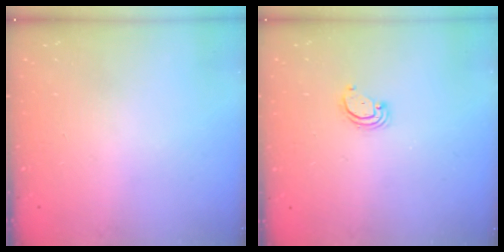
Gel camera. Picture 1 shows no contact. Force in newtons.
{"total": 2.6, "press": 2.6, "slide": 0.1}